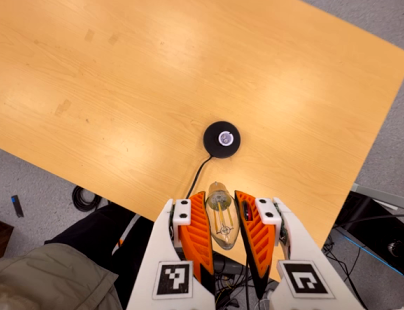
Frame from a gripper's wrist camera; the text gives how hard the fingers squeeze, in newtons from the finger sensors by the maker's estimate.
{"total": 18.7, "left": 20.3, "right": 17.1}